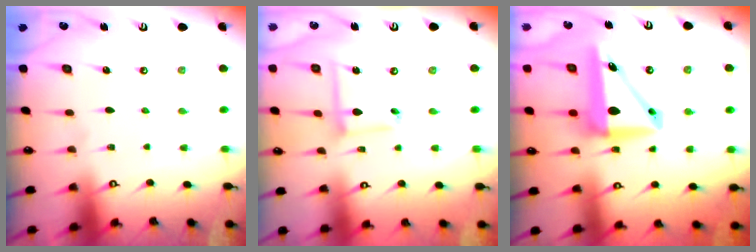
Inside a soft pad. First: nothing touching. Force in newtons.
{"total": 8.2, "press": 8.2, "slide": 0.6}
{"total": 11.6, "press": 11.0, "slide": 3.5}